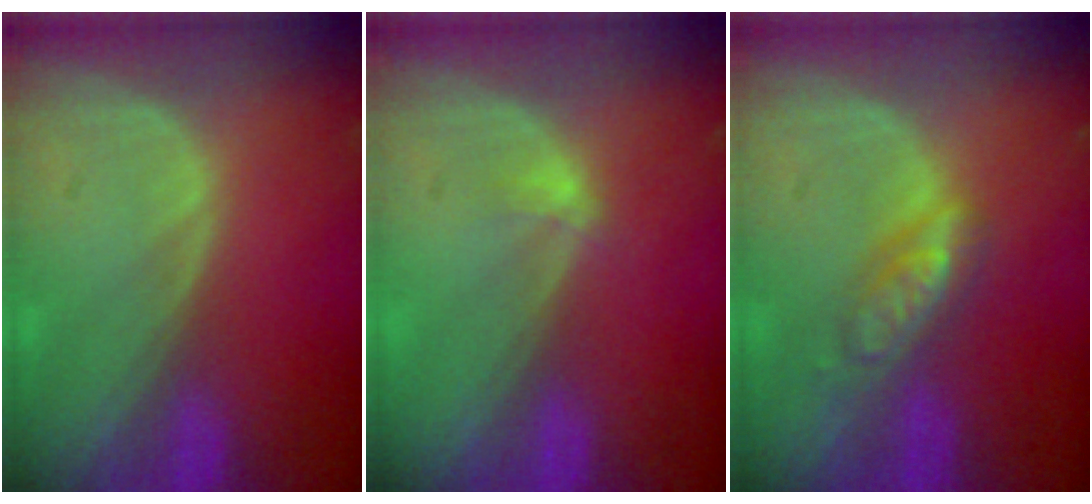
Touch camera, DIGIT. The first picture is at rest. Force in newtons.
{"total": 1.3, "press": 0.9, "slide": 0.9}
{"total": 4.5, "press": 4.5, "slide": 0.6}